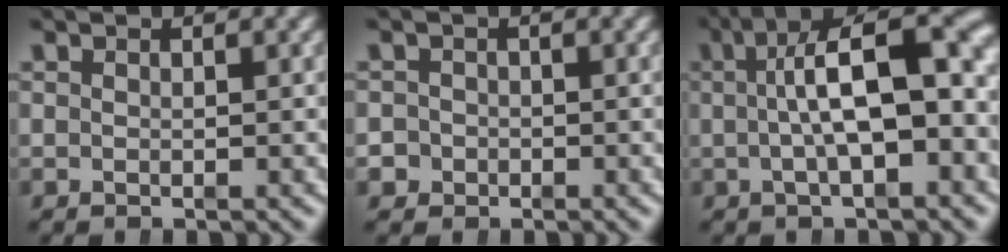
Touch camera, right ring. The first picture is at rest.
{"total": 2.5, "force": [-1.1, 2.2, 0.0], "torque": [-0.008, -0.013, -0.019]}
{"total": 9.1, "force": [0.5, 3.1, 8.5], "torque": [-0.114, 0.016, 0.004]}